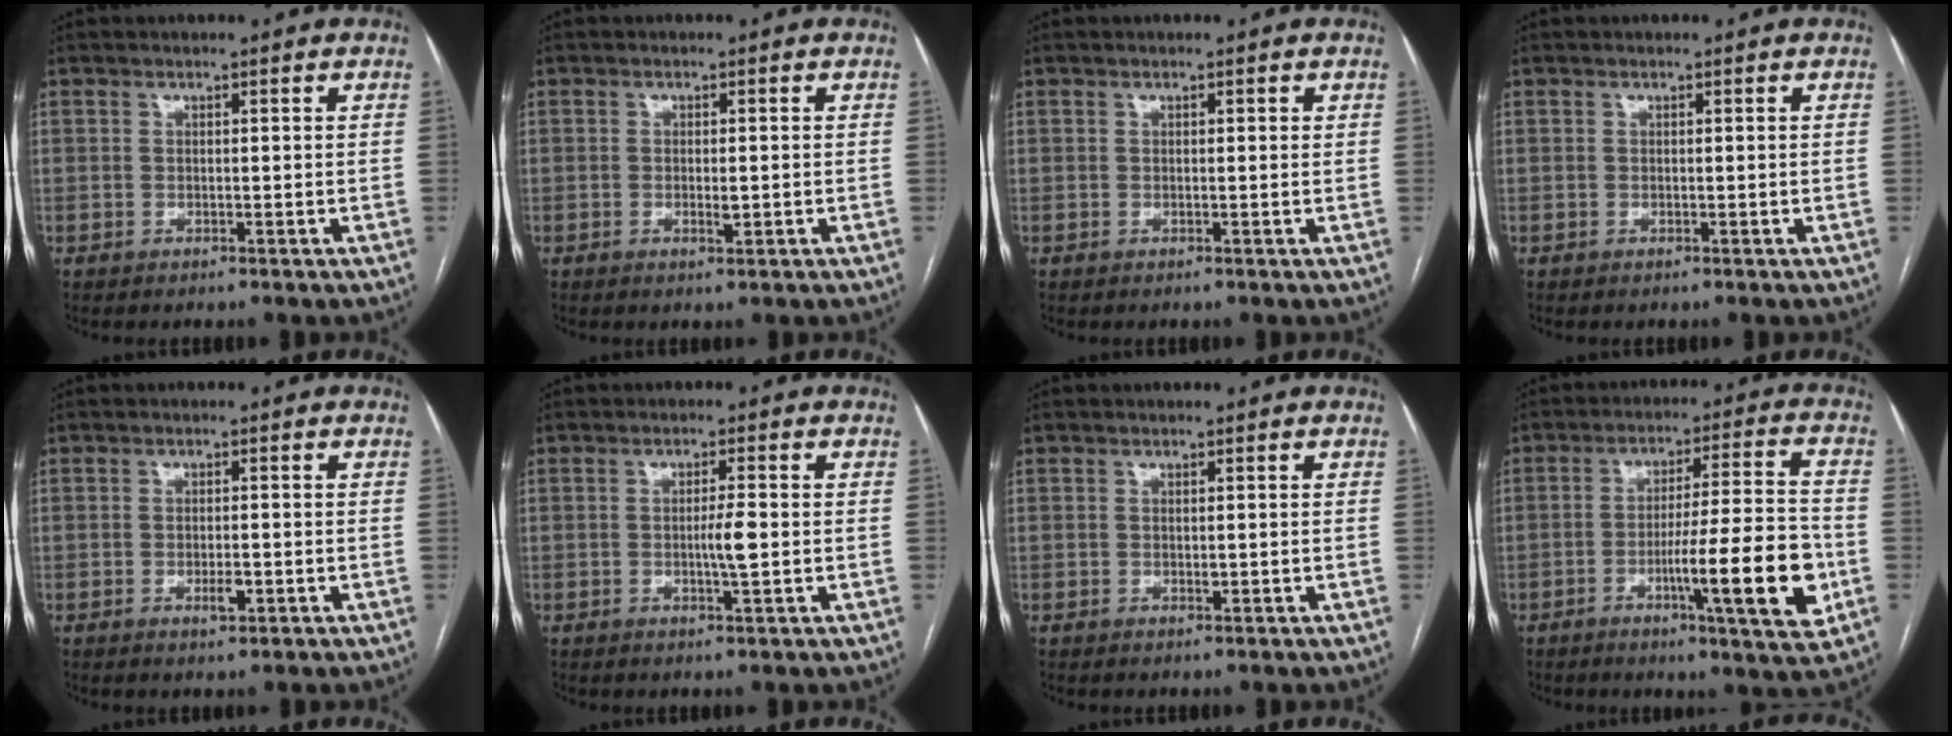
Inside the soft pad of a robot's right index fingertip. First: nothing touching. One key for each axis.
{"total": 1.6, "fx": -0.4, "fy": 0.4, "fz": 1.5, "tx": -0.030, "ty": -0.003, "tz": -0.005}
{"total": 0.6, "fx": 0.3, "fy": 0.3, "fz": 0.5, "tx": -0.007, "ty": 0.001, "tz": 0.002}
{"total": 0.0}
{"total": 2.2, "fx": -0.9, "fy": 0.7, "fz": 1.9, "tx": -0.036, "ty": -0.001, "tz": -0.012}
{"total": 3.2, "fx": -0.4, "fy": 0.1, "fz": 3.2, "tx": -0.057, "ty": -0.003, "tz": -0.006}
{"total": 0.6, "fx": -0.1, "fy": 0.3, "fz": 0.5, "tx": -0.013, "ty": -0.001, "tz": -0.001}
{"total": 14.5, "fx": -4.7, "fy": 0.5, "fz": 13.8, "tx": -0.213, "ty": -0.007, "tz": -0.071}